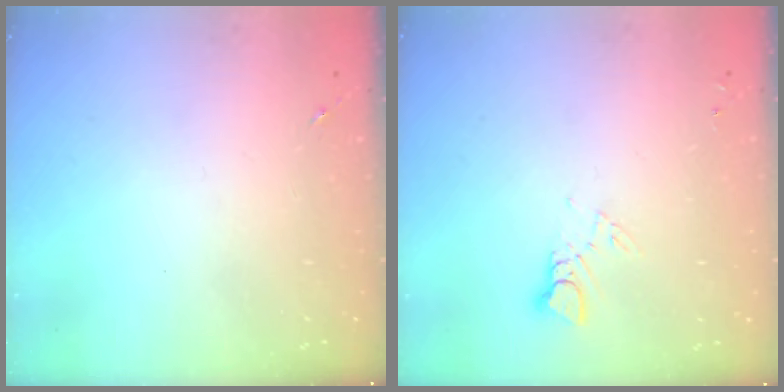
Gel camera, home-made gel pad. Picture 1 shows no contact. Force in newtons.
{"total": 2.9, "press": 2.9, "slide": 0.2}